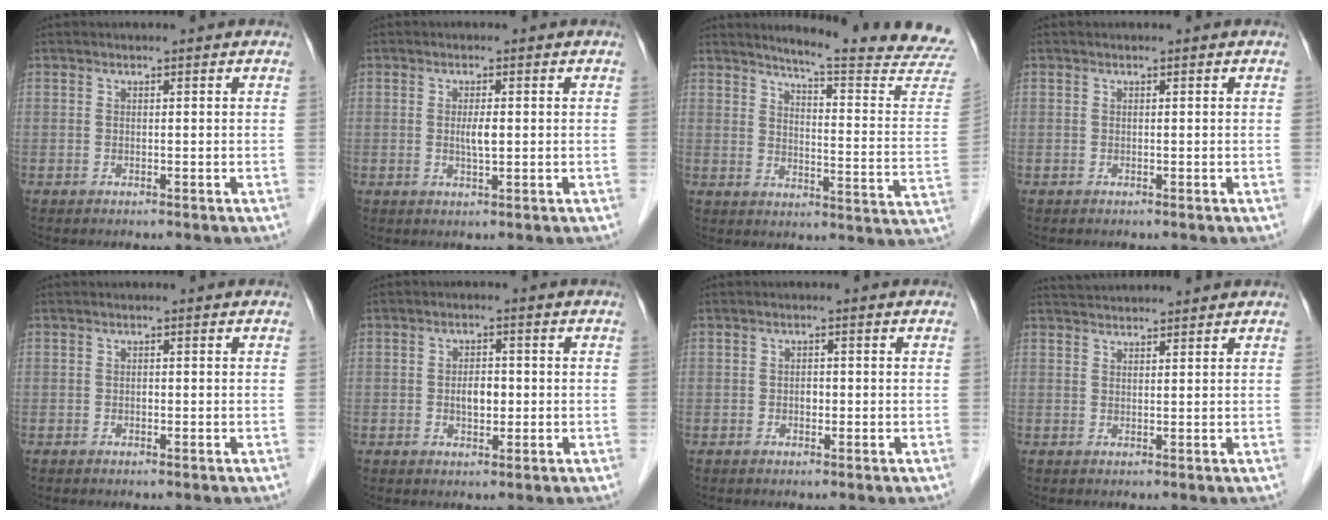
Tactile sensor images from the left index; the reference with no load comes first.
{"total": 2.2, "force": [0.0, 0.3, 2.2], "torque": [-0.043, -0.003, 0.001]}
{"total": 19.6, "force": [18.5, -1.2, 6.5], "torque": [-0.091, -0.130, 0.210]}
{"total": 0.0}
{"total": 0.7, "force": [-0.3, 0.4, 0.5], "torque": [-0.008, 0.001, -0.006]}
{"total": 3.1, "force": [-0.3, 1.7, 2.6], "torque": [-0.046, 0.003, -0.004]}
{"total": 1.1, "force": [-0.3, 0.7, 0.8], "torque": [-0.012, 0.002, -0.005]}
{"total": 5.4, "force": [5.3, 0.0, 1.3], "torque": [-0.023, 0.037, 0.081]}